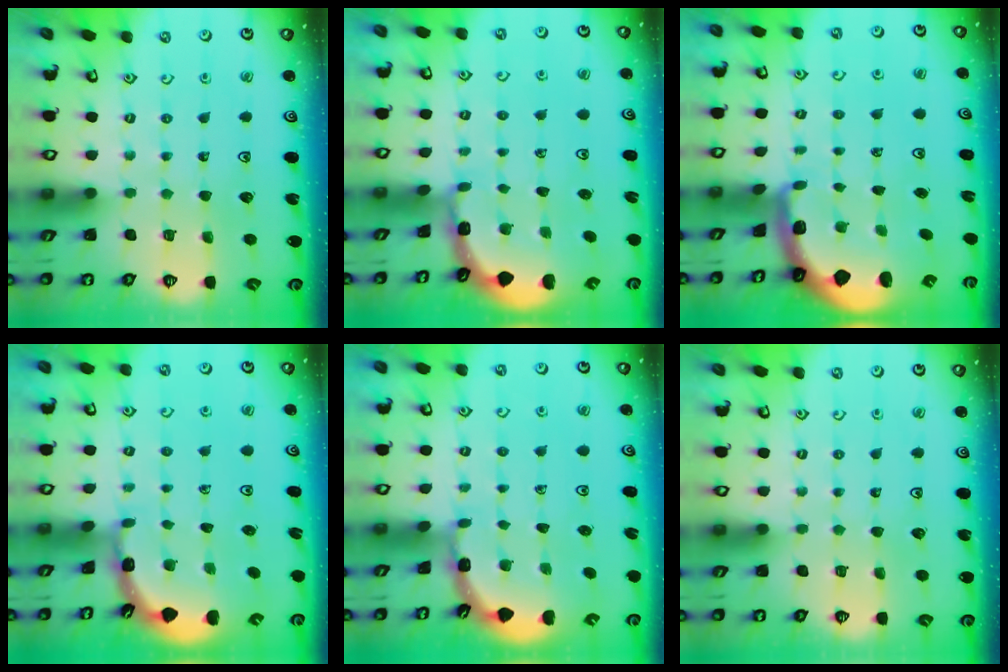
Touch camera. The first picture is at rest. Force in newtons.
{"total": 2.7, "press": 2.7, "slide": 0.3}
{"total": 1.8, "press": 1.7, "slide": 0.4}
{"total": 1.6, "press": 1.6, "slide": 0.1}
{"total": 1.5, "press": 1.5, "slide": 0.1}
{"total": 0.0}